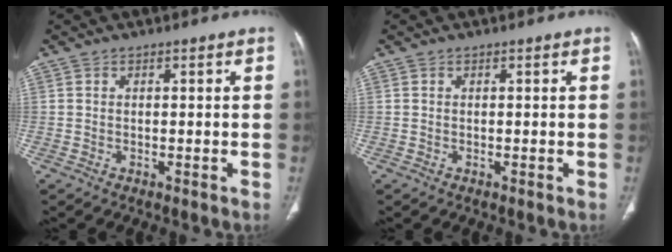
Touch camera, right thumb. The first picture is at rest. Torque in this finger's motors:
{"motor_torque": [0.00, 0.00, 0.00, 0.00, 0.00]}